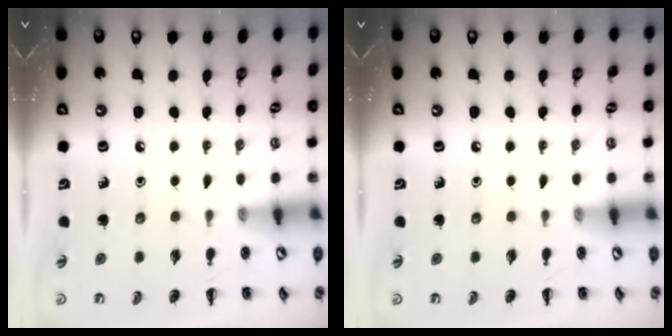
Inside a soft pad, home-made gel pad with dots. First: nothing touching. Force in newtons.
{"total": 0.0}